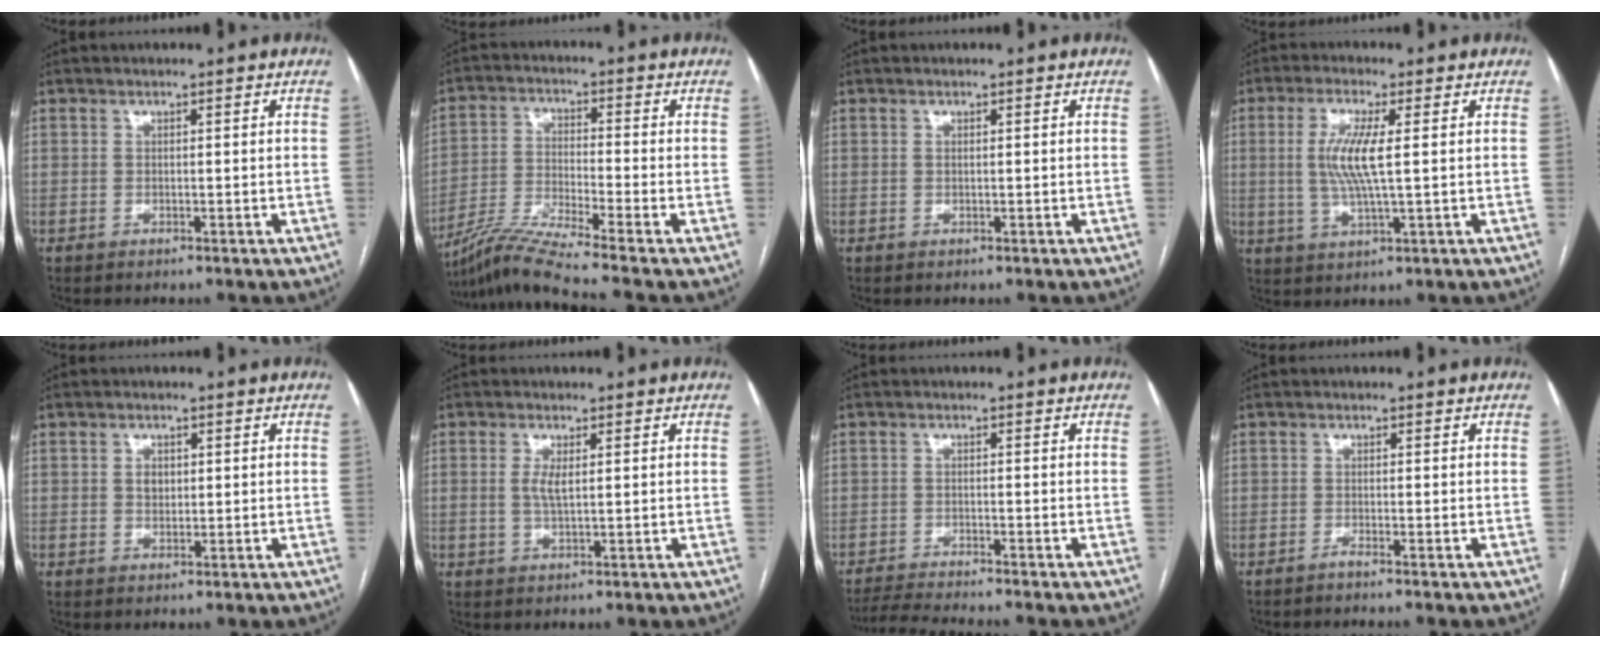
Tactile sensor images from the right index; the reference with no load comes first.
{"total": 9.7, "force": [-8.4, -2.6, 4.1], "torque": [-0.084, -0.020, -0.158]}
{"total": 0.0}
{"total": 7.1, "force": [0.8, 0.7, 7.1], "torque": [-0.151, -0.002, 0.016]}
{"total": 1.9, "force": [0.4, 1.4, 1.3], "torque": [-0.021, 0.000, 0.008]}
{"total": 2.7, "force": [0.5, 0.7, 2.6], "torque": [-0.056, -0.003, 0.011]}
{"total": 6.1, "force": [-5.6, -1.2, 2.0], "torque": [-0.033, -0.019, -0.094]}
{"total": 1.1, "force": [-0.9, -0.4, 0.4], "torque": [-0.006, 0.004, -0.018]}